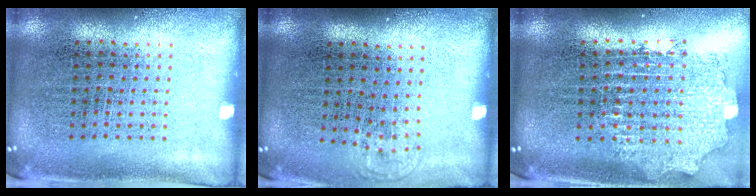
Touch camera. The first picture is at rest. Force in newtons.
{"total": 0.6, "press": 0.5, "slide": 0.4}
{"total": 2.0, "press": 1.5, "slide": 1.3}